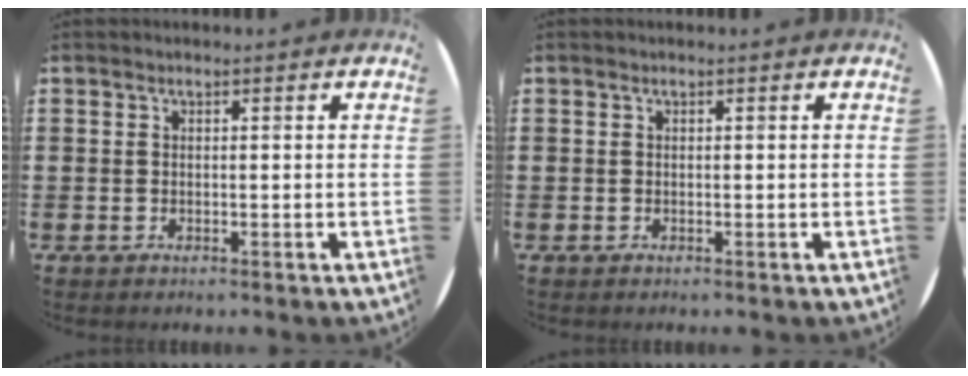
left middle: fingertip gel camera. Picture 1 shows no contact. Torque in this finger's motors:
{"motor_torque": [0.05, -0.01, 0.00, 0.01]}